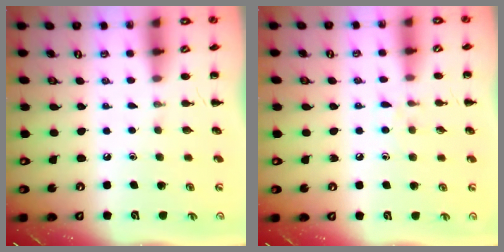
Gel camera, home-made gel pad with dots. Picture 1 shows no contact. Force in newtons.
{"total": 5.1, "press": 4.7, "slide": 1.9}